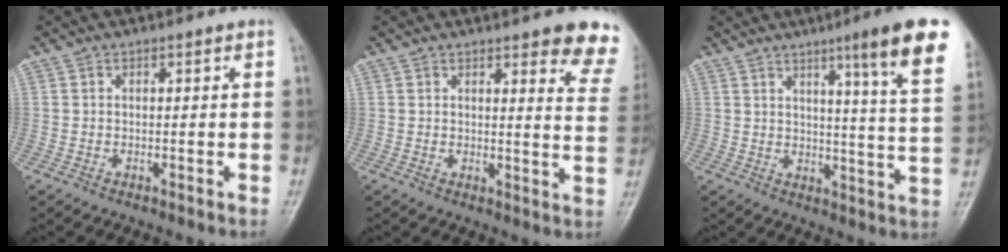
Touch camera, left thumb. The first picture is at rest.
{"total": 10.9, "force": [8.6, 2.7, 6.2], "torque": [-0.036, -0.043, 0.077]}
{"total": 15.5, "force": [8.5, 0.7, 12.9], "torque": [-0.163, -0.044, 0.105]}